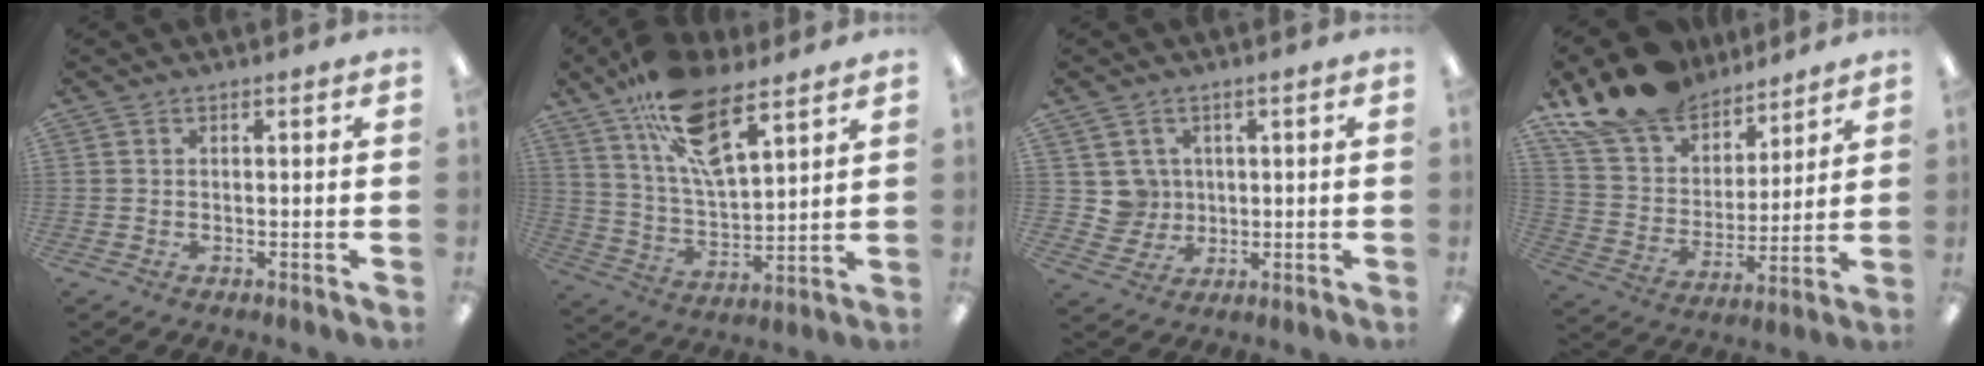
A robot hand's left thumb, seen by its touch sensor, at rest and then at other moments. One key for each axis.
{"total": 16.3, "fx": 10.6, "fy": 6.3, "fz": 10.5, "tx": -0.194, "ty": -0.044, "tz": 0.188}
{"total": 5.4, "fx": 1.7, "fy": 5.1, "fz": -0.2, "tx": 0.003, "ty": 0.000, "tz": 0.032}
{"total": 18.0, "fx": 15.1, "fy": 8.4, "fz": 4.9, "tx": -0.113, "ty": -0.110, "tz": 0.281}